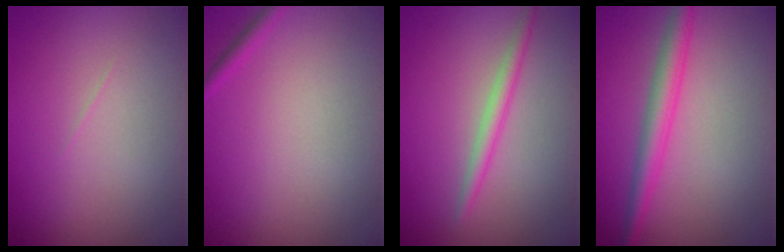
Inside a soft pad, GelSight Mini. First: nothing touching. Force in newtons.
{"total": 0.9, "press": 0.9, "slide": 0.1}
{"total": 1.7, "press": 1.7, "slide": 0.1}
{"total": 3.0, "press": 3.0, "slide": 0.1}